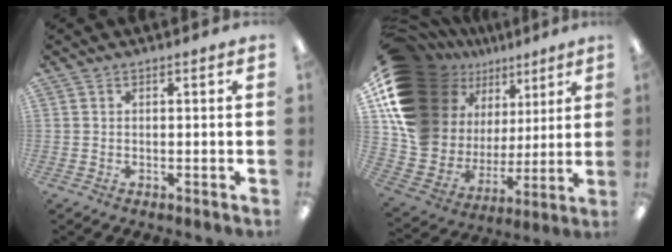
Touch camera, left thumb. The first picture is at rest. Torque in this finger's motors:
{"motor_torque": [2.69, 2.32, 1.53, -1.24, 0.39]}